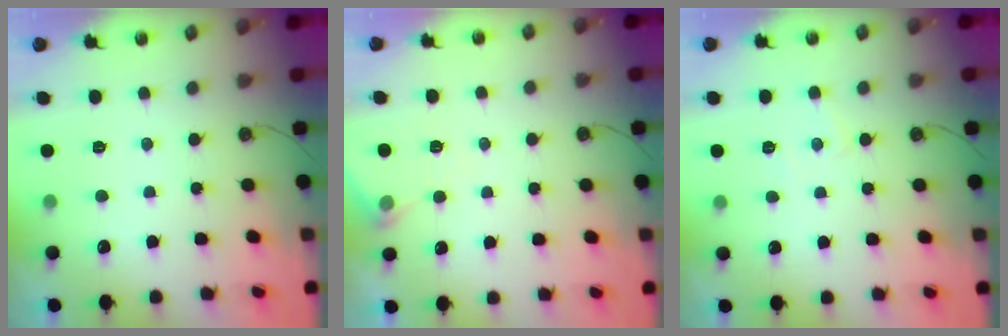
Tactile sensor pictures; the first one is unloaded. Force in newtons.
{"total": 6.4, "press": 6.4, "slide": 0.5}
{"total": 5.1, "press": 5.0, "slide": 0.7}